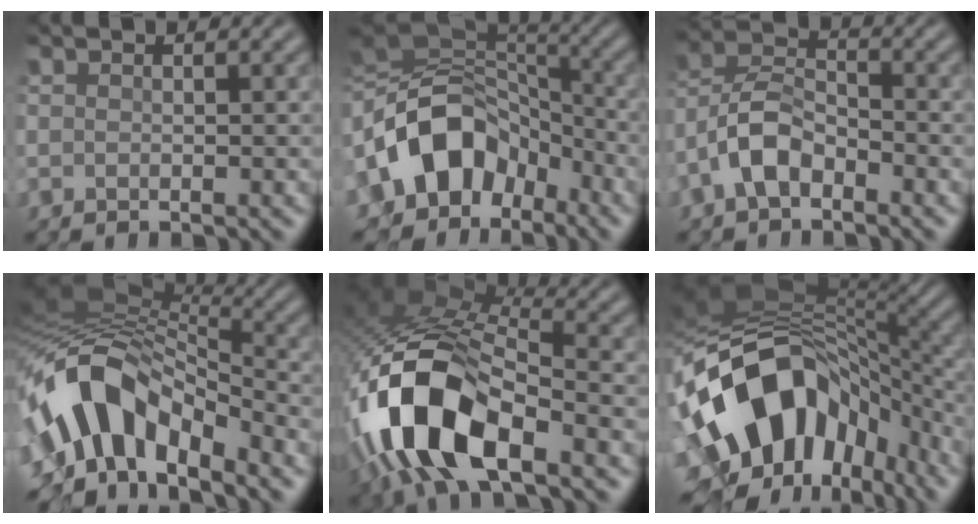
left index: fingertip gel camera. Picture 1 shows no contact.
{"total": 10.5, "force": [-3.7, 7.7, 6.1], "torque": [-0.110, 0.025, -0.082]}
{"total": 4.1, "force": [-2.4, 2.0, 2.7], "torque": [-0.055, 0.018, -0.054]}
{"total": 9.3, "force": [-4.2, 5.3, 6.3], "torque": [-0.105, 0.016, -0.080]}
{"total": 11.9, "force": [-5.3, 5.3, 9.2], "torque": [-0.193, 0.005, -0.100]}
{"total": 16.3, "force": [-3.3, 10.8, 11.7], "torque": [-0.225, -0.004, -0.049]}